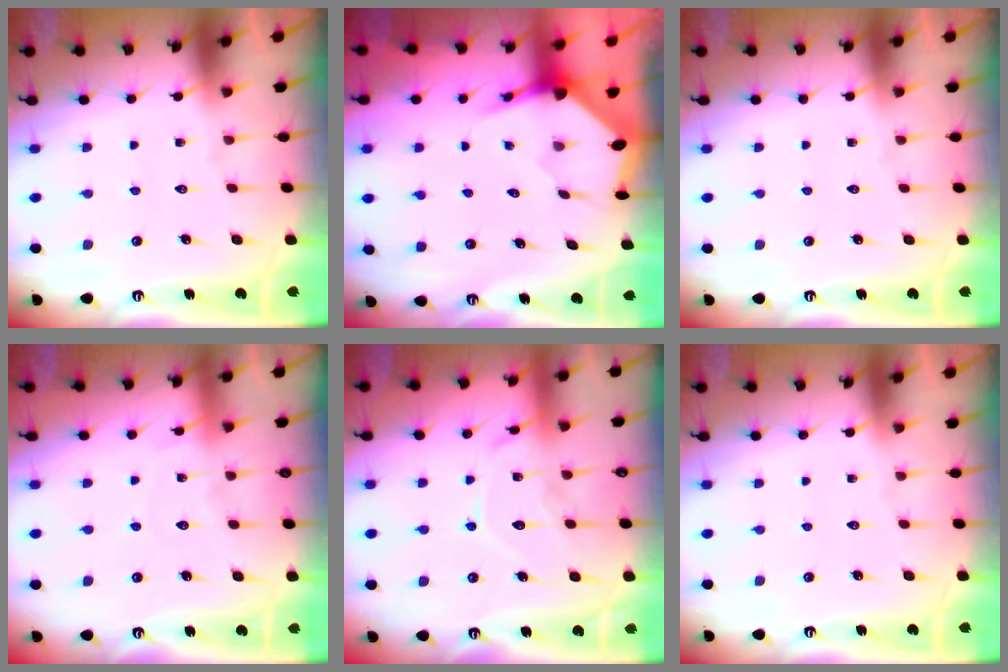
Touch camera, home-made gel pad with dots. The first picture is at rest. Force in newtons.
{"total": 3.4, "press": 3.4, "slide": 0.5}
{"total": 0.0}
{"total": 5.2, "press": 5.2, "slide": 0.7}
{"total": 12.3, "press": 12.2, "slide": 1.0}
{"total": 0.0}